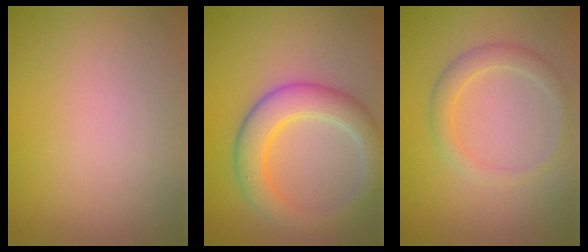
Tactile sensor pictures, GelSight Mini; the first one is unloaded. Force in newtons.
{"total": 5.0, "press": 5.0, "slide": 0.2}
{"total": 2.0, "press": 2.0, "slide": 0.1}